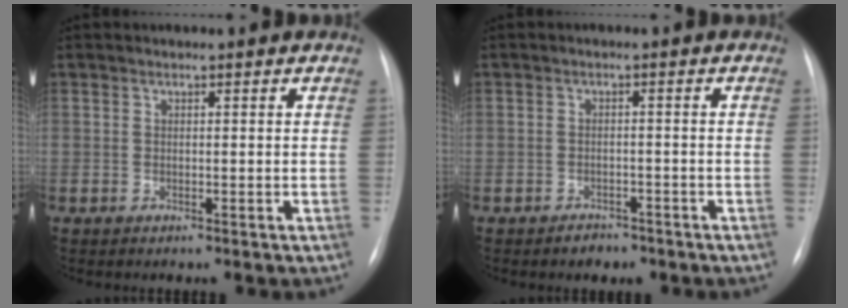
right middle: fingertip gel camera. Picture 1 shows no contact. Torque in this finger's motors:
{"motor_torque": [0.46, -0.51, -0.04, 0.00]}